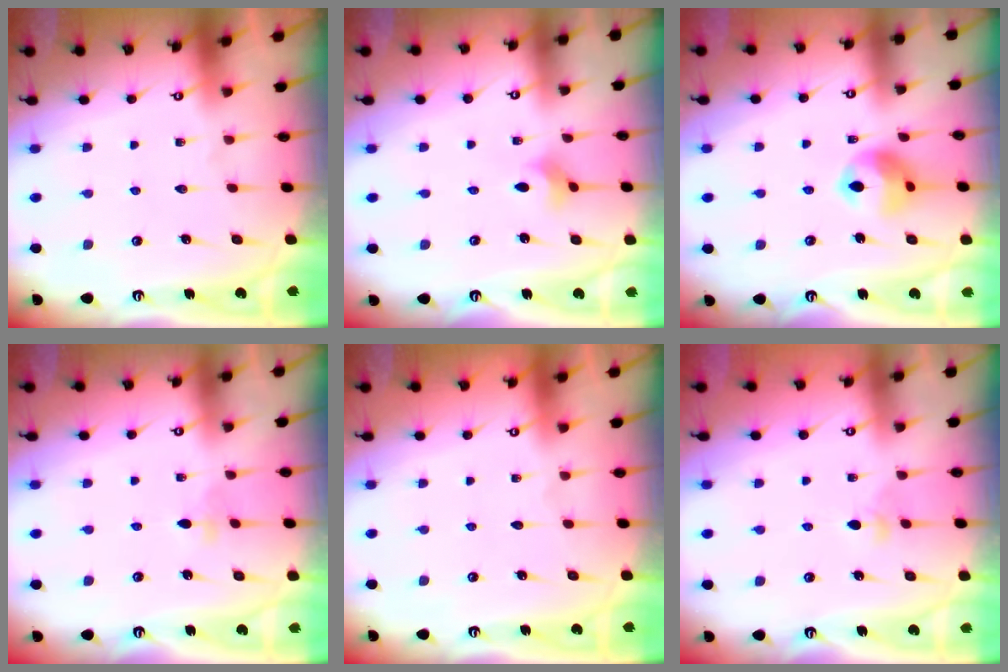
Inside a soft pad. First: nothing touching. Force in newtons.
{"total": 2.9, "press": 2.8, "slide": 0.6}
{"total": 10.6, "press": 10.5, "slide": 1.3}
{"total": 3.0, "press": 2.9, "slide": 0.6}
{"total": 0.0}
{"total": 2.5, "press": 2.4, "slide": 0.6}